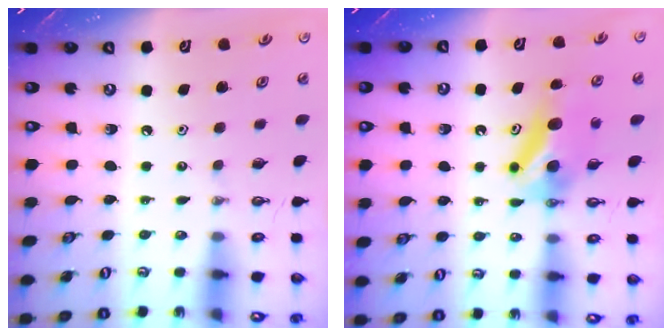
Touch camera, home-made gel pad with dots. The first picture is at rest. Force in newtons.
{"total": 9.3, "press": 5.7, "slide": 7.3}